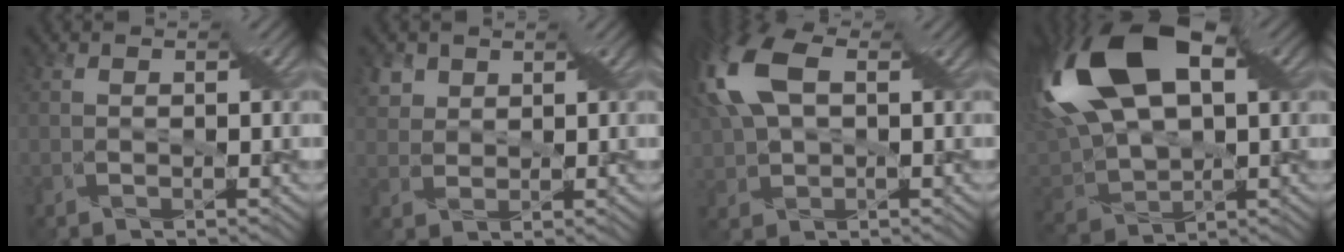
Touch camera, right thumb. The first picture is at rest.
{"total": 3.0, "force": [2.1, 2.1, 0.2], "torque": [-0.014, -0.002, 0.047]}
{"total": 12.8, "force": [3.7, 7.5, 9.7], "torque": [-0.240, 0.015, 0.062]}
{"total": 20.3, "force": [7.1, 12.4, 14.4], "torque": [-0.328, 0.020, 0.146]}